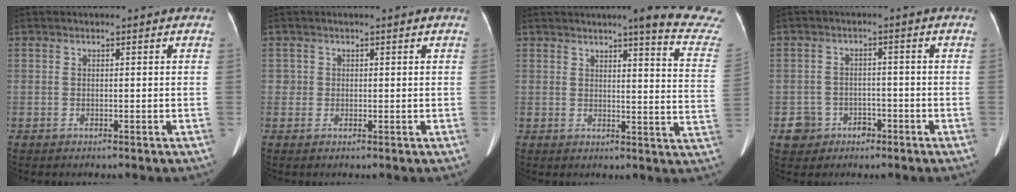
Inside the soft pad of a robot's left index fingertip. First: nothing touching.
{"total": 1.0, "force": [0.0, 0.9, -0.2], "torque": [0.015, -0.005, -0.005]}
{"total": 15.2, "force": [13.9, -0.8, 6.1], "torque": [-0.061, -0.110, 0.133]}
{"total": 4.3, "force": [-2.4, 3.6, 0.2], "torque": [0.003, 0.006, -0.031]}